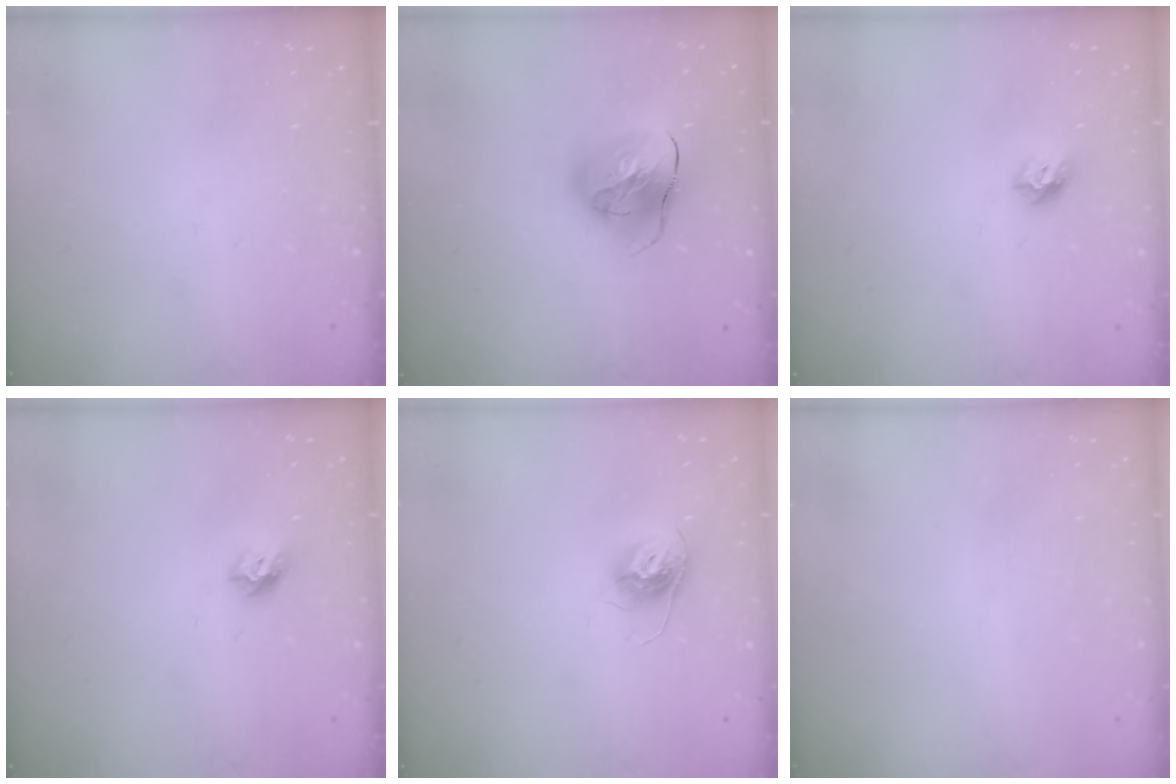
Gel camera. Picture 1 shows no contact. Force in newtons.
{"total": 14.1, "press": 14.0, "slide": 2.0}
{"total": 8.2, "press": 8.1, "slide": 1.0}
{"total": 8.2, "press": 8.1, "slide": 1.0}
{"total": 10.8, "press": 10.8, "slide": 0.8}
{"total": 0.9, "press": 0.9, "slide": 0.1}